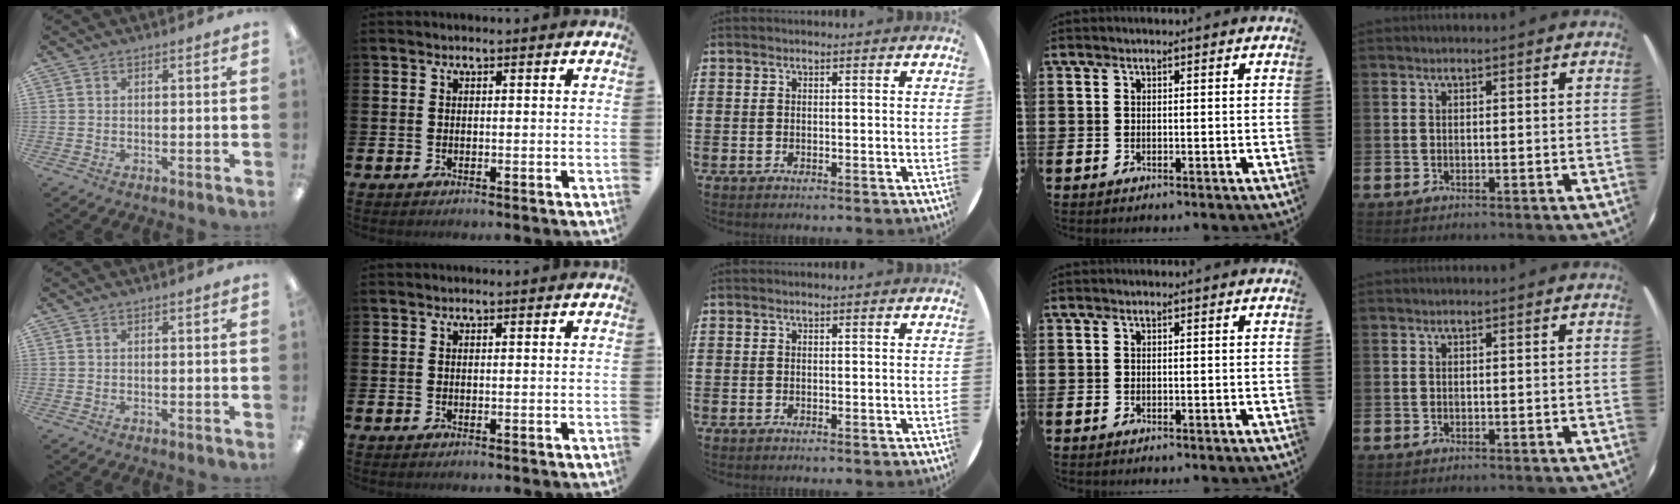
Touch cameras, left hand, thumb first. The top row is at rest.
{}